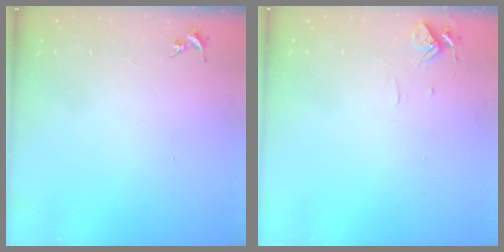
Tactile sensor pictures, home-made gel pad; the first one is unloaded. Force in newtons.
{"total": 6.2, "press": 6.2, "slide": 0.5}